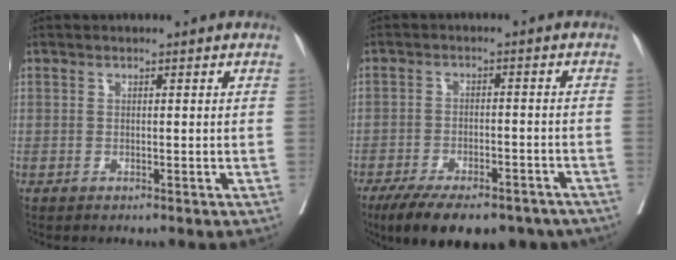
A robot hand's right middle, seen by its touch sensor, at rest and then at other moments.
{"total": 17.4, "force": [-13.2, 6.6, 9.1], "torque": [-0.143, -0.007, -0.180]}